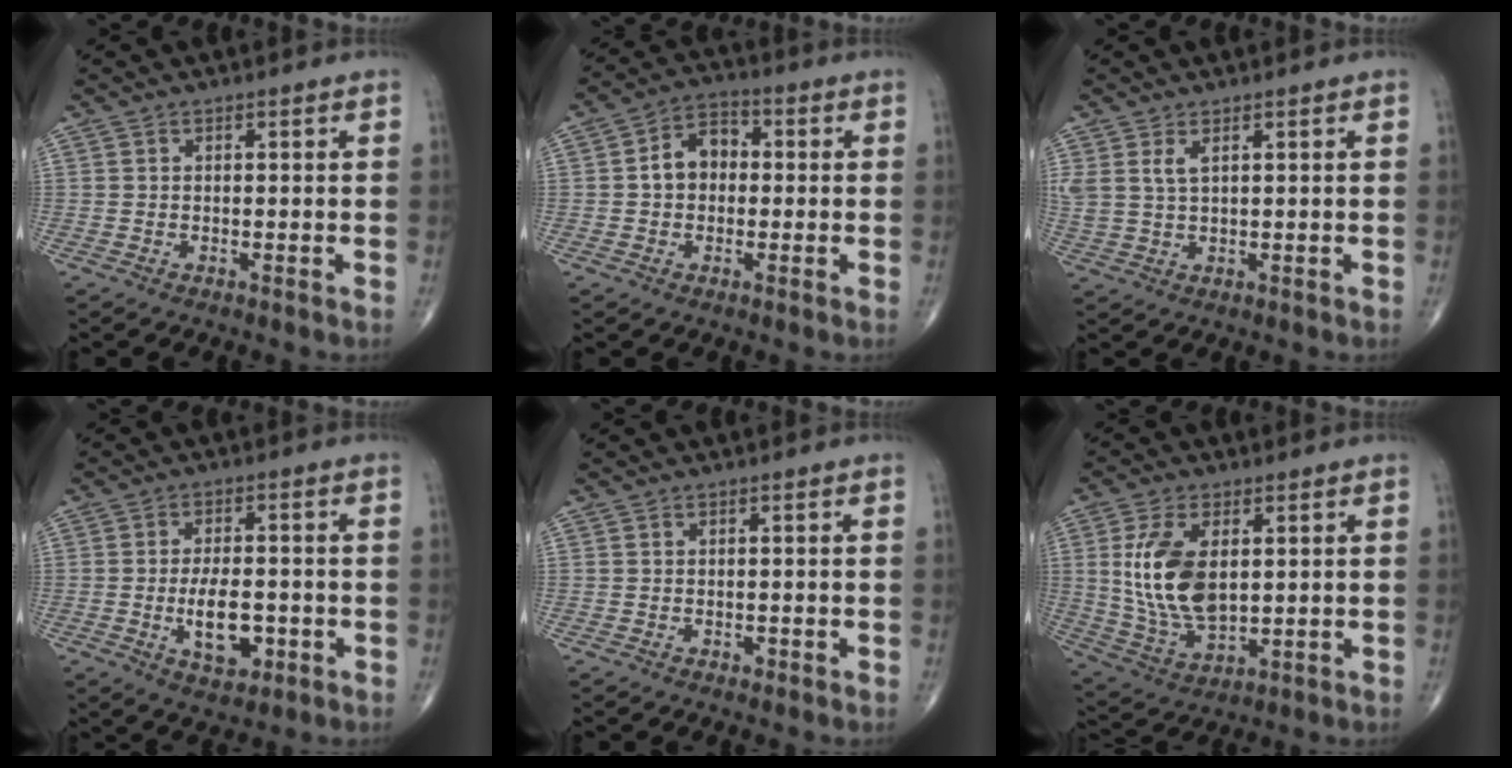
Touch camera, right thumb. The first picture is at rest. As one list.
[{"total": 7.0, "force": [0.1, 5.2, 4.7], "torque": [-0.064, 0.024, -0.009]}, {"total": 3.4, "force": [1.6, 1.4, 2.7], "torque": [-0.066, 0.002, 0.042]}, {"total": 8.4, "force": [-2.0, 4.3, 7.0], "torque": [-0.104, 0.004, -0.027]}, {"total": 0.6, "force": [-0.3, 0.3, 0.3], "torque": [-0.002, 0.000, -0.006]}, {"total": 13.9, "force": [2.3, 7.5, 11.4], "torque": [-0.222, -0.014, 0.054]}]